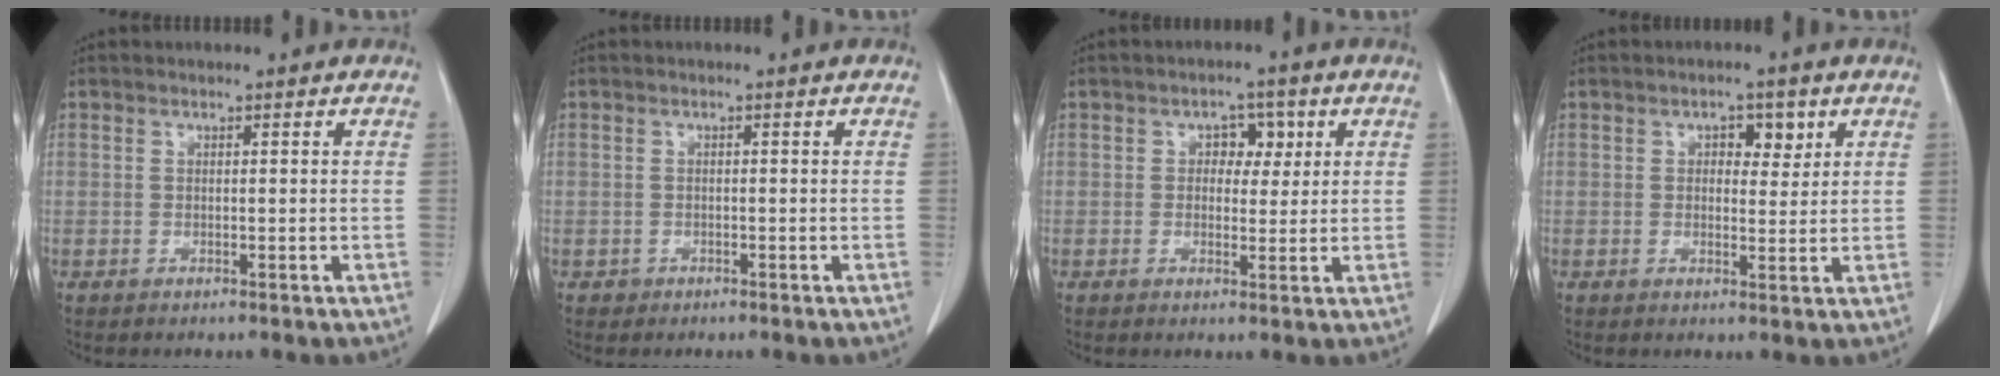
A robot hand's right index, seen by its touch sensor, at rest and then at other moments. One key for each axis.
{"total": 0.7, "fx": -0.3, "fy": 0.6, "fz": 0.0, "tx": -0.004, "ty": 0.004, "tz": -0.007}
{"total": 3.9, "fx": 1.2, "fy": 2.6, "fz": 2.6, "tx": -0.028, "ty": 0.011, "tz": 0.015}
{"total": 3.6, "fx": 1.6, "fy": 2.1, "fz": 2.5, "tx": -0.028, "ty": 0.007, "tz": 0.021}